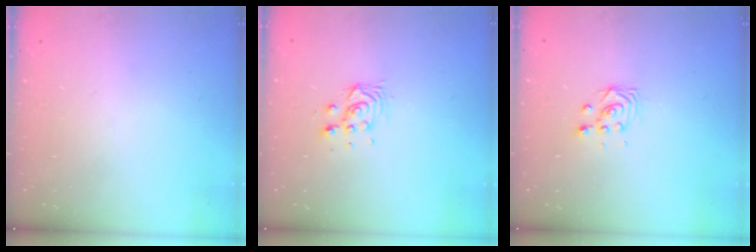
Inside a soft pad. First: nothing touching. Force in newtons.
{"total": 4.8, "press": 4.8, "slide": 0.9}
{"total": 2.9, "press": 2.9, "slide": 0.1}